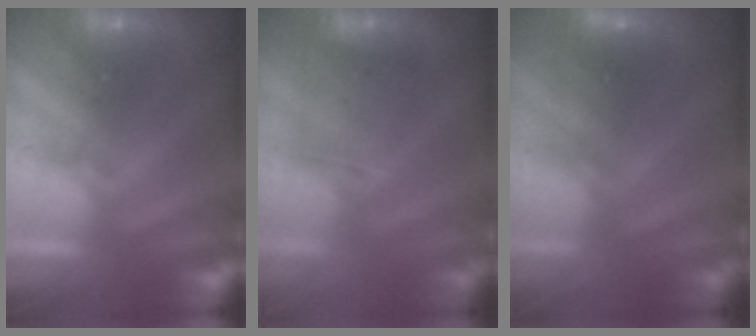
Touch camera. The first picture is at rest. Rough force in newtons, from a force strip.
{"total": 2.3}
{"total": 5.3}